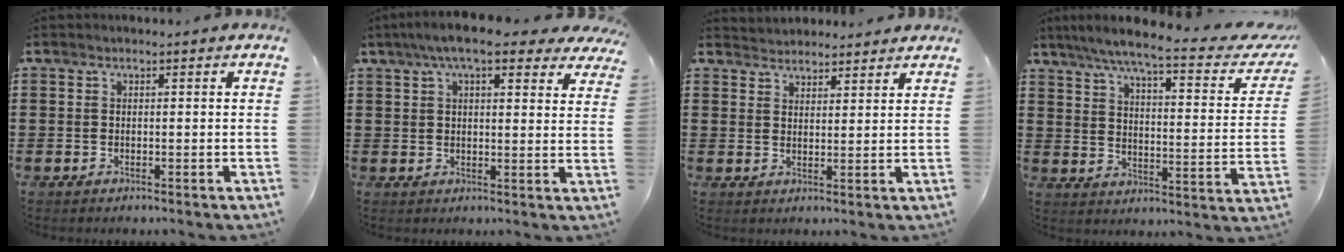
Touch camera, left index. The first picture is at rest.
{"total": 7.6, "force": [5.6, 1.6, 5.0], "torque": [-0.095, -0.006, 0.097]}
{"total": 2.8, "force": [2.7, 0.2, -0.6], "torque": [0.003, -0.006, 0.052]}
{"total": 6.9, "force": [5.4, -0.3, 4.3], "torque": [-0.097, -0.039, 0.084]}